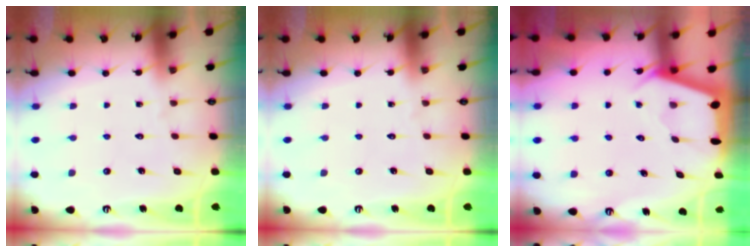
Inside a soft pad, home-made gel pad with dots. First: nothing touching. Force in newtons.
{"total": 0.0}
{"total": 2.4, "press": 2.4, "slide": 0.3}